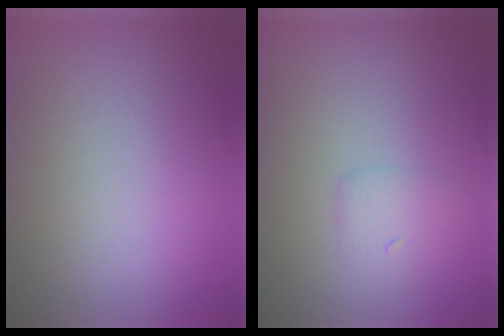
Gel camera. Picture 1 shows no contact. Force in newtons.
{"total": 1.5, "press": 1.5, "slide": 0.2}